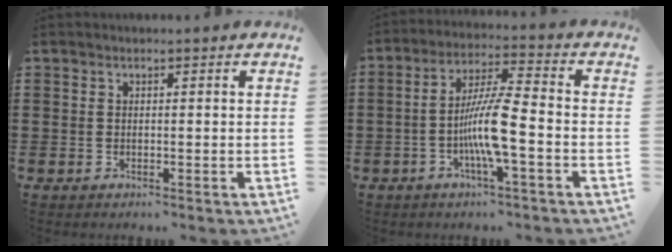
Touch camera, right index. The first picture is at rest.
{"total": 8.7, "force": [-2.6, 1.0, 8.3], "torque": [-0.168, -0.007, -0.054]}